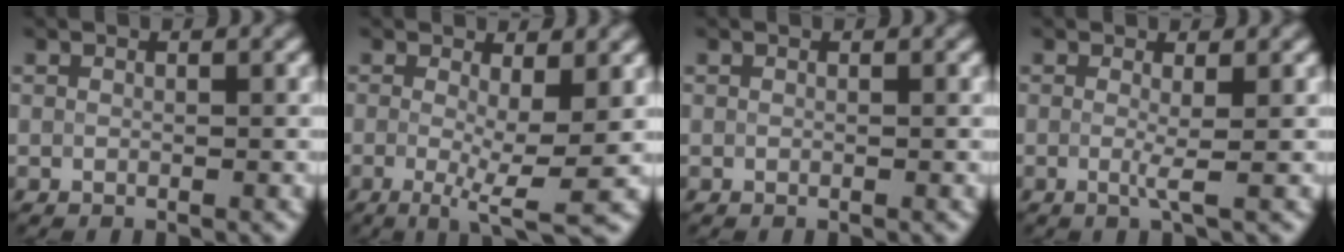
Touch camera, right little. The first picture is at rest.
{"total": 5.2, "force": [-0.6, 1.0, 5.1], "torque": [-0.082, -0.015, -0.010]}
{"total": 0.0}
{"total": 1.4, "force": [-0.1, 0.0, 1.4], "torque": [-0.031, -0.008, -0.005]}